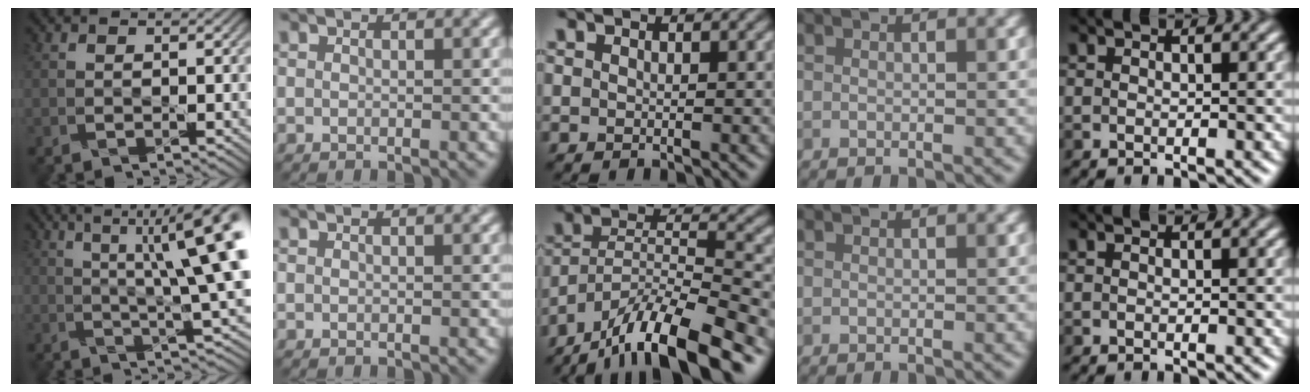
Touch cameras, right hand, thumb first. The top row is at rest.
{"thumb": {"total": 12.5, "force": [3.7, 2.1, 11.8], "torque": [-0.169, 0.016, 0.061]}, "middle": {"total": 12.8, "force": [-9.7, 3.1, 7.8], "torque": [-0.132, 0.010, -0.174]}}